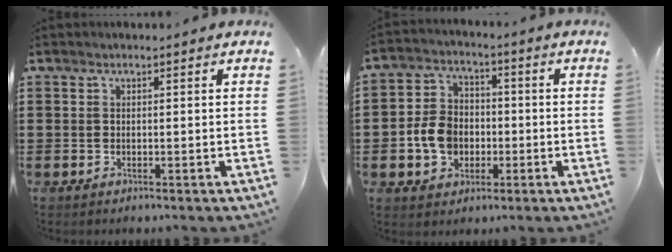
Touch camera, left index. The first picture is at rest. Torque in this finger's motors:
{"motor_torque": [0.81, -0.11, 0.32, 0.10]}